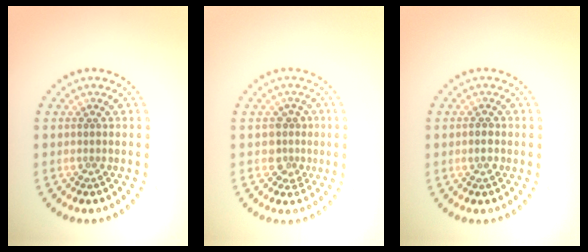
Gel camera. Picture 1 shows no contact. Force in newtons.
{"total": 2.2, "press": 1.8, "slide": 1.3}
{"total": 1.1, "press": 1.1, "slide": 0.2}